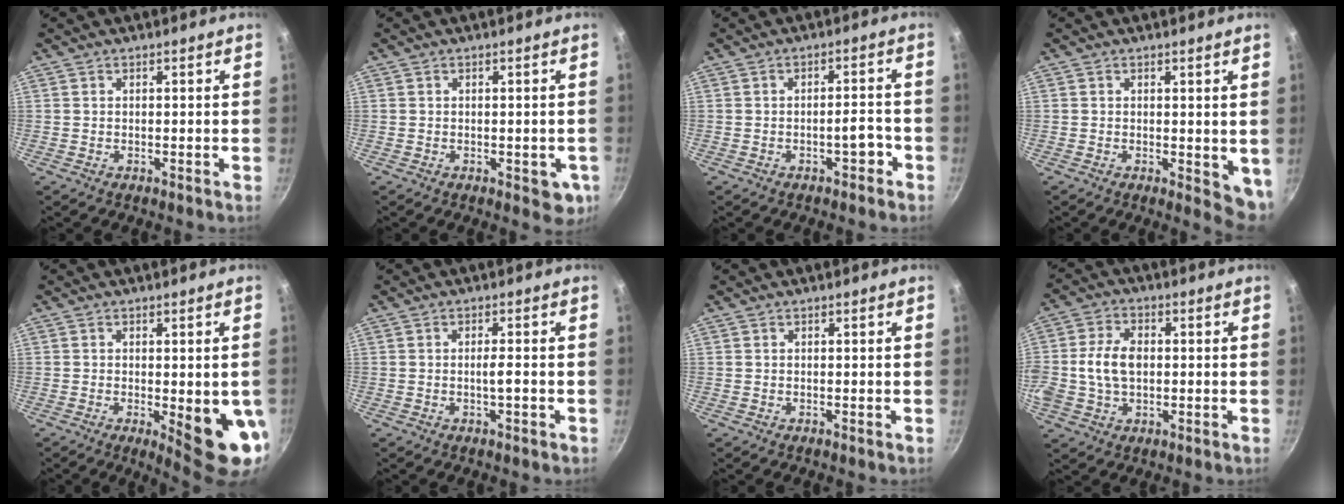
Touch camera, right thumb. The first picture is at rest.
{"total": 4.6, "force": [-1.2, 2.4, 3.7], "torque": [-0.029, -0.002, -0.012]}
{"total": 3.7, "force": [-2.0, 1.5, 2.7], "torque": [-0.016, 0.028, -0.023]}
{"total": 4.8, "force": [0.3, 2.5, 4.2], "torque": [-0.044, -0.006, 0.006]}
{"total": 11.1, "force": [-1.9, 3.1, 10.5], "torque": [-0.112, -0.013, -0.015]}
{"total": 2.4, "force": [-0.7, 0.2, 2.2], "torque": [-0.039, 0.006, -0.013]}
{"total": 0.0}
{"total": 9.7, "force": [-0.1, 6.6, 7.1], "torque": [-0.135, 0.021, -0.009]}